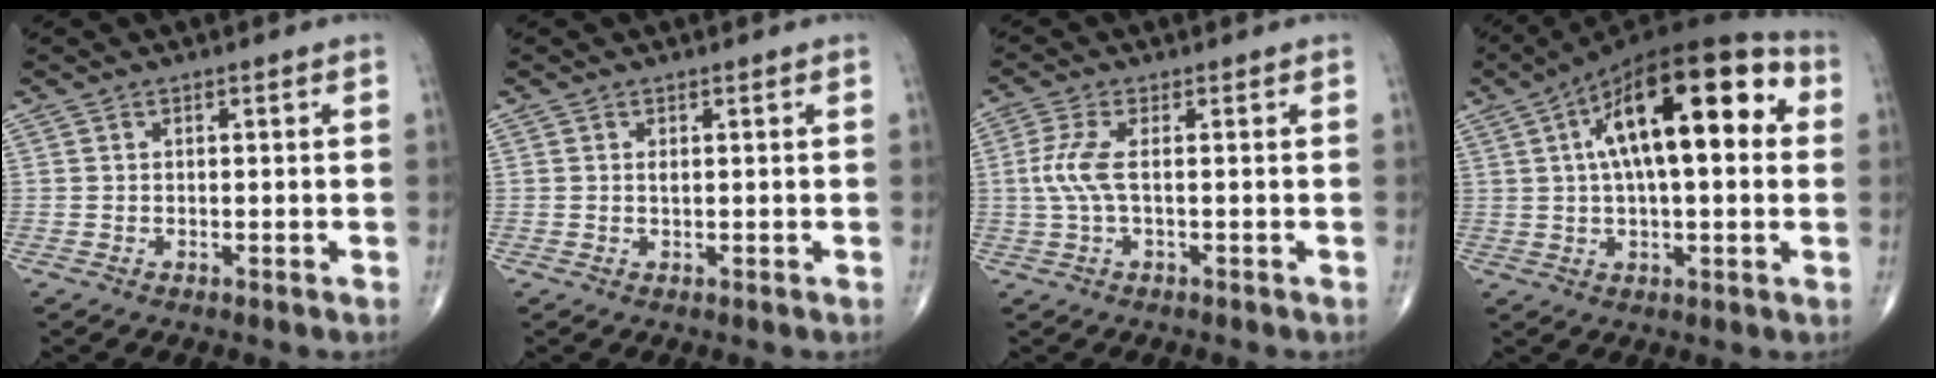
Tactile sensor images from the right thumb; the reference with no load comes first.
{"total": 0.5, "force": [0.2, 0.2, 0.5], "torque": [-0.010, -0.001, 0.003]}
{"total": 4.7, "force": [0.1, 1.2, 4.5], "torque": [-0.131, 0.004, -0.003]}
{"total": 22.0, "force": [5.0, 8.7, 19.6], "torque": [-0.303, 0.032, 0.066]}